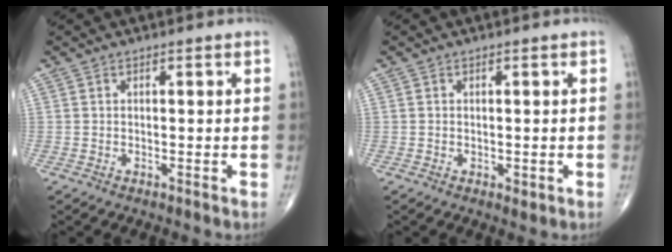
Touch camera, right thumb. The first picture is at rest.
{"total": 1.2, "force": [-0.2, 0.8, 0.9], "torque": [-0.012, -0.004, -0.001]}